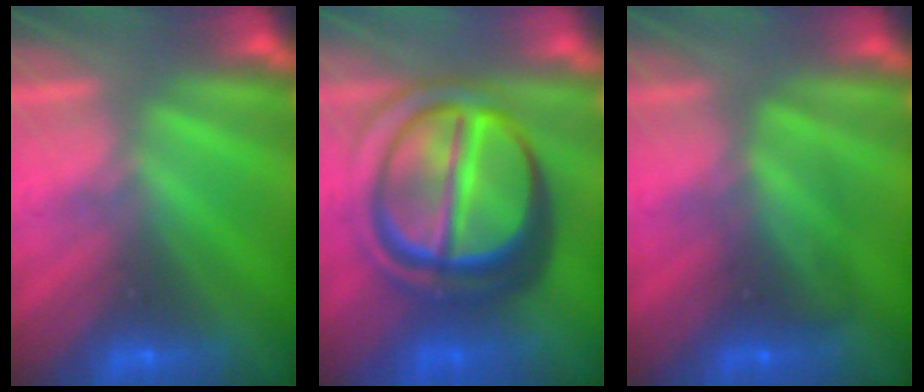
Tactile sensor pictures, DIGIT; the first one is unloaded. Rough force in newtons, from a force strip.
{"total": 7.9}
{"total": 2.4}